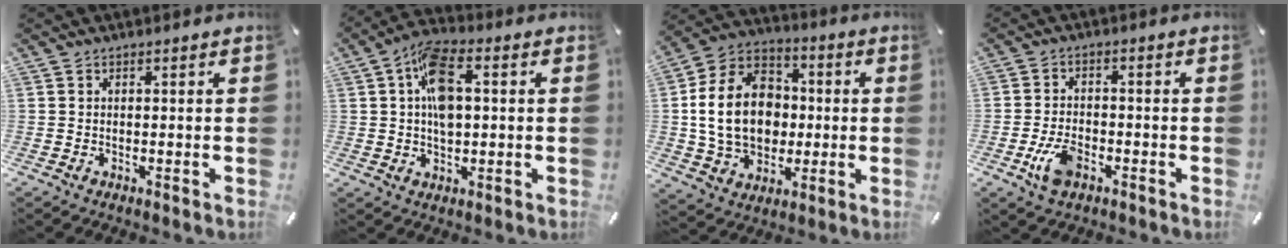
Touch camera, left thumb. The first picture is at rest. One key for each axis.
{"total": 10.2, "fx": 1.4, "fy": 5.8, "fz": 8.3, "tx": -0.152, "ty": 0.007, "tz": 0.024}
{"total": 18.1, "fx": -0.6, "fy": 14.4, "fz": 10.9, "tx": -0.241, "ty": 0.020, "tz": -0.006}
{"total": 6.8, "fx": -2.9, "fy": 3.9, "fz": 4.7, "tx": -0.113, "ty": 0.005, "tz": -0.058}